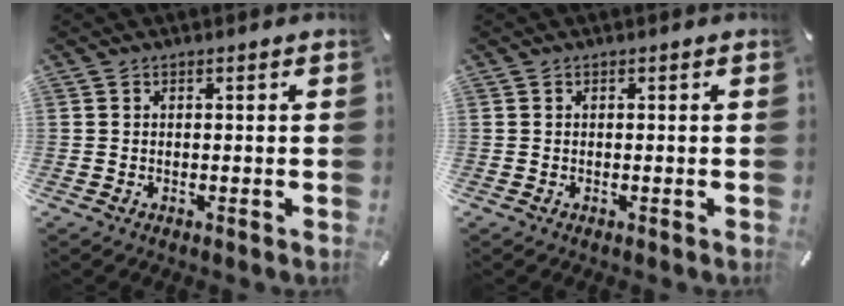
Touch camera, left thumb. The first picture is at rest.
{"total": 0.0}